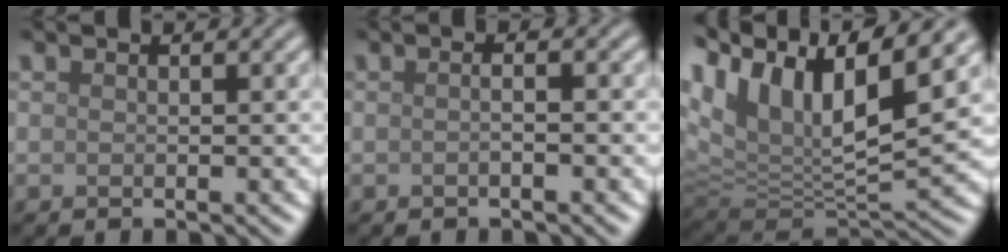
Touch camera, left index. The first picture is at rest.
{"total": 1.3, "force": [-0.1, 0.4, 1.2], "torque": [-0.008, -0.006, -0.009]}
{"total": 13.0, "force": [7.1, 5.4, 9.5], "torque": [-0.198, 0.026, 0.131]}